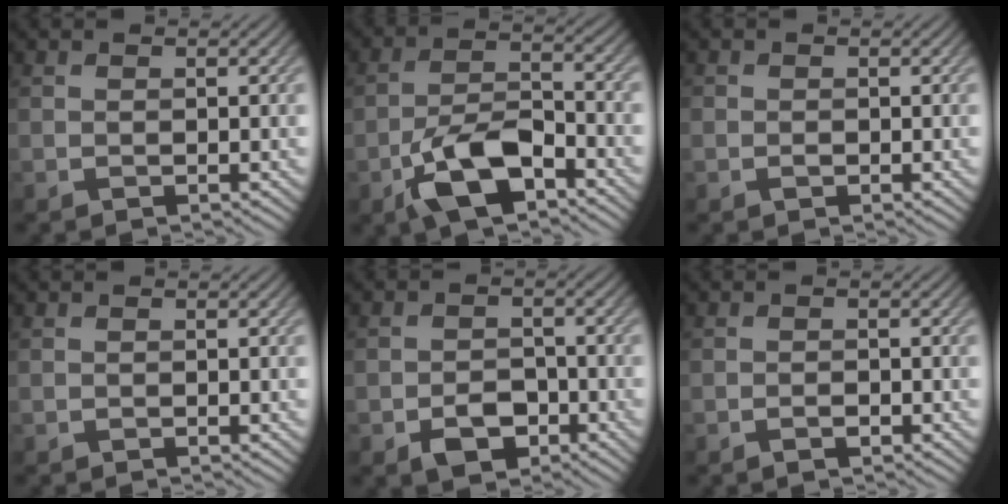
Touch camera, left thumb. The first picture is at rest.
{"total": 9.6, "force": [-5.3, 4.2, 6.8], "torque": [-0.130, 0.004, -0.110]}
{"total": 0.9, "force": [-0.3, 0.7, 0.4], "torque": [-0.006, -0.003, -0.009]}
{"total": 0.0}
{"total": 4.4, "force": [-2.3, 2.9, 2.4], "torque": [-0.039, -0.004, -0.045]}
{"total": 1.2, "force": [-0.7, 0.4, 0.8], "torque": [-0.014, 0.000, -0.014]}